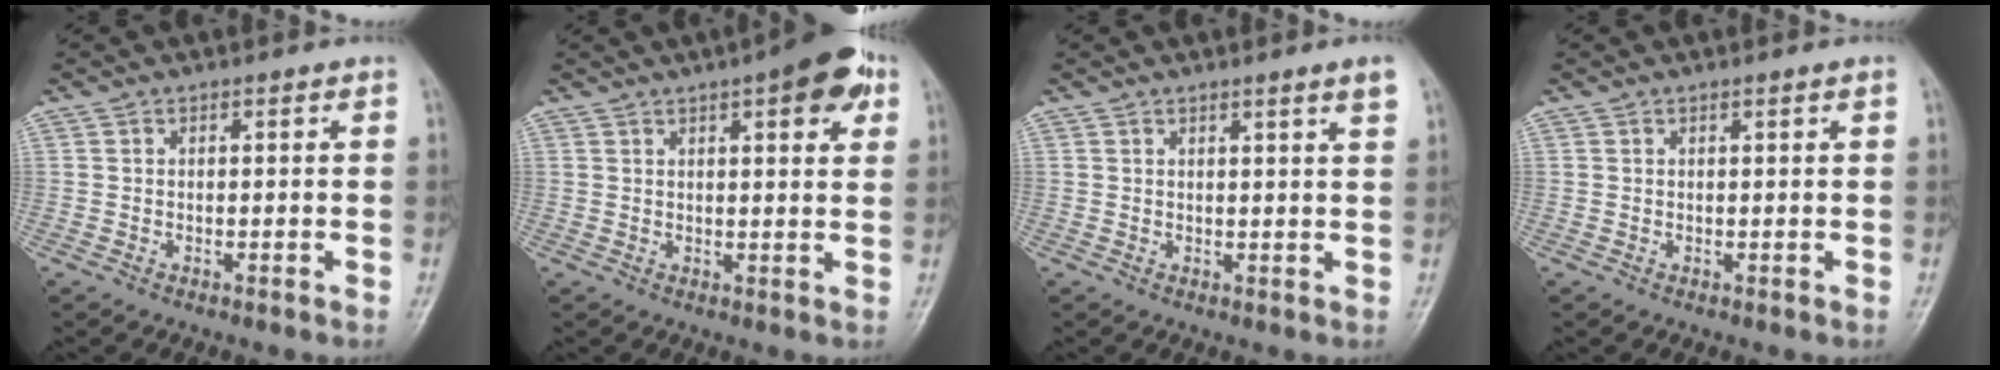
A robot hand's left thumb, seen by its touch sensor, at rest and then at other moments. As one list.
[{"total": 9.6, "force": [4.7, 3.0, 7.8], "torque": [-0.080, -0.008, 0.054]}, {"total": 3.1, "force": [2.0, -0.4, 2.3], "torque": [-0.032, -0.014, 0.030]}, {"total": 0.8, "force": [0.5, -0.1, 0.6], "torque": [-0.014, -0.003, 0.010]}]